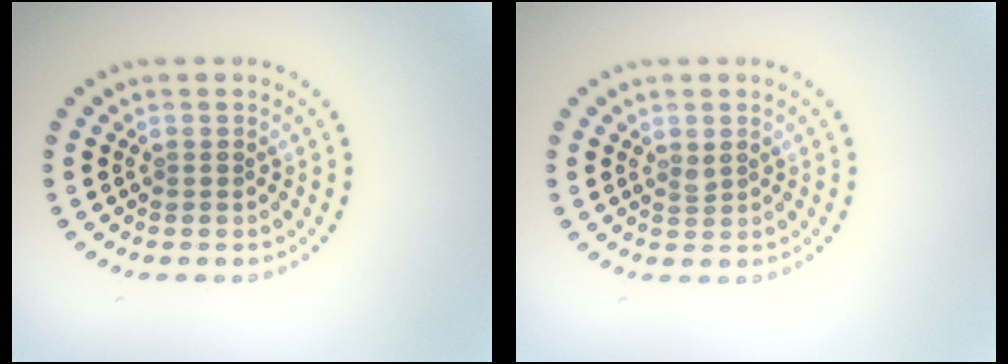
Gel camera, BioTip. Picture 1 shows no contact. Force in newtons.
{"total": 0.6, "press": 0.5, "slide": 0.4}